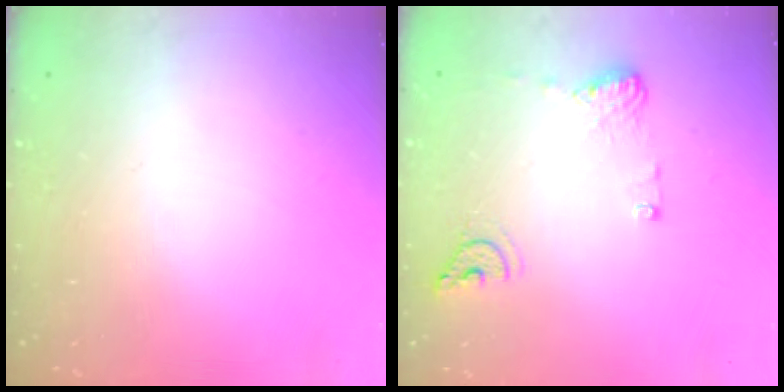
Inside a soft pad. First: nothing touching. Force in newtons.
{"total": 9.1, "press": 9.1, "slide": 1.1}